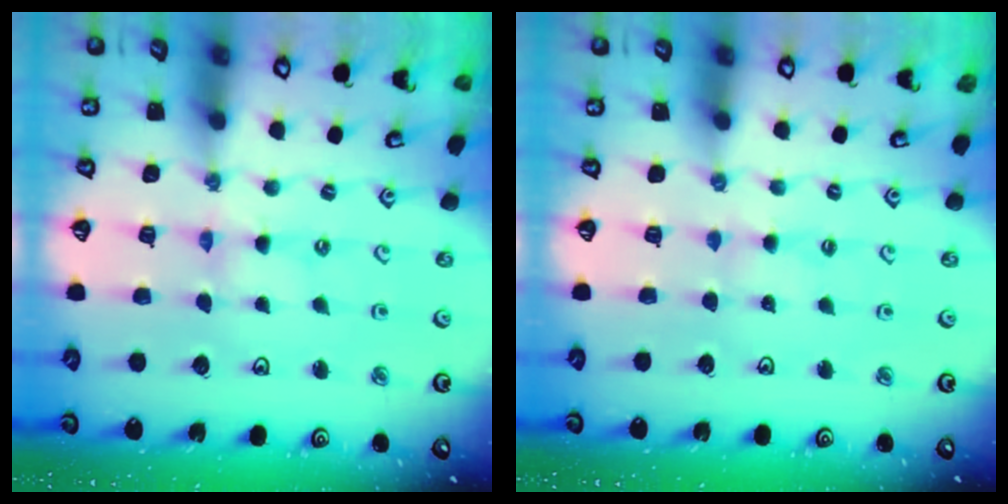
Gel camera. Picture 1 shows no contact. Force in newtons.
{"total": 1.4, "press": 1.4, "slide": 0.2}